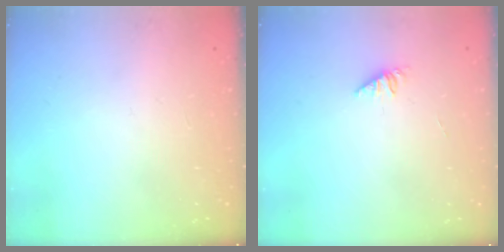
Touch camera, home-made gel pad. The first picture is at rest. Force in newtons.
{"total": 1.1, "press": 1.0, "slide": 0.3}